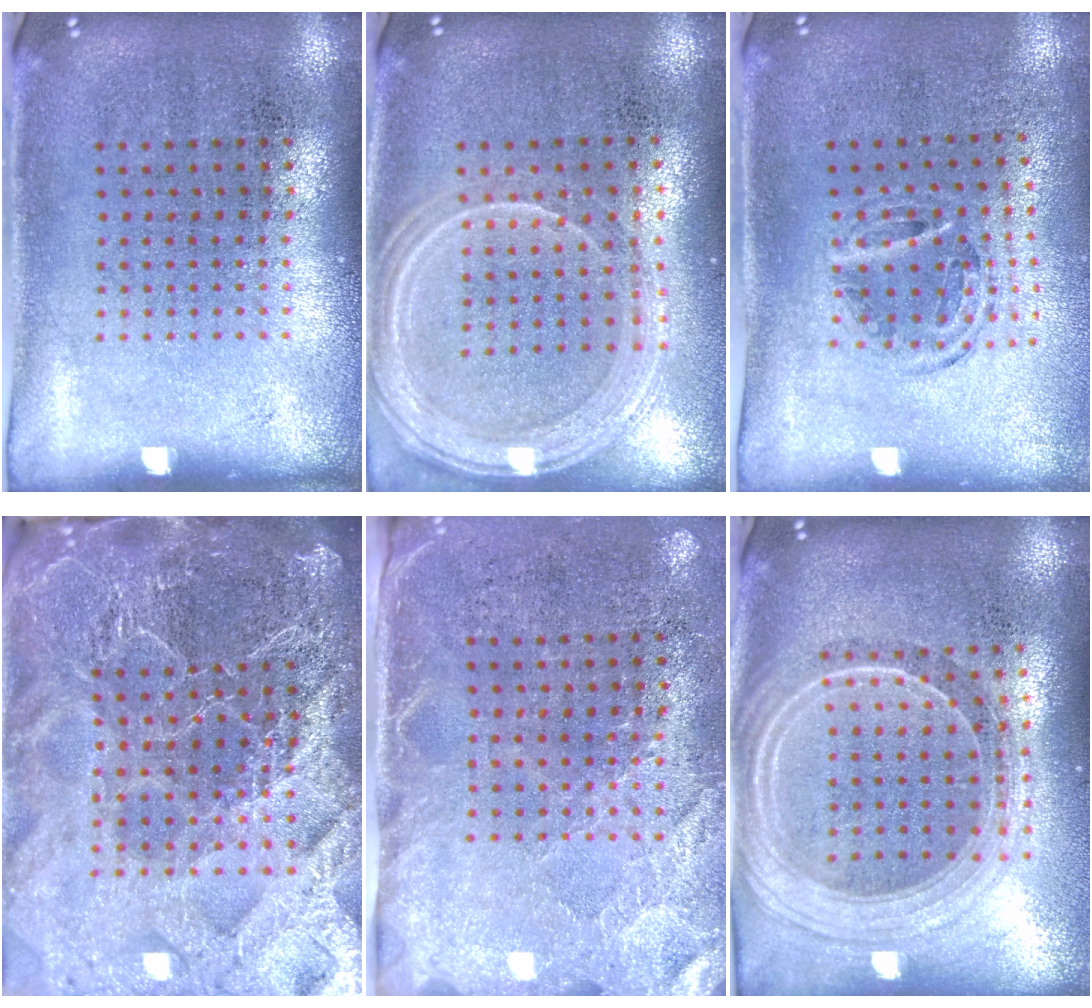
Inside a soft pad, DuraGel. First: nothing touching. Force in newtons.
{"total": 1.4, "press": 1.3, "slide": 0.2}
{"total": 1.1, "press": 1.0, "slide": 0.2}
{"total": 6.3, "press": 5.5, "slide": 3.1}
{"total": 2.8, "press": 2.4, "slide": 1.3}
{"total": 2.3, "press": 1.9, "slide": 1.3}